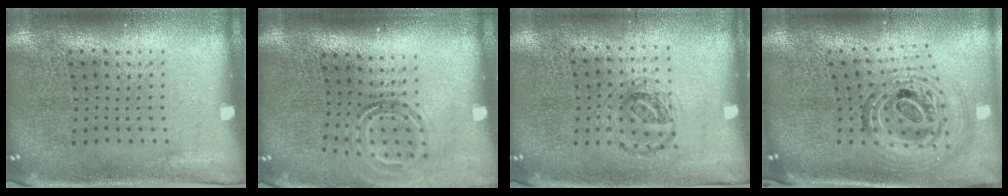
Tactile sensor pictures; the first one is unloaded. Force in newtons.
{"total": 1.9, "press": 1.2, "slide": 1.5}
{"total": 0.9, "press": 0.9, "slide": 0.3}
{"total": 1.9, "press": 1.5, "slide": 1.2}